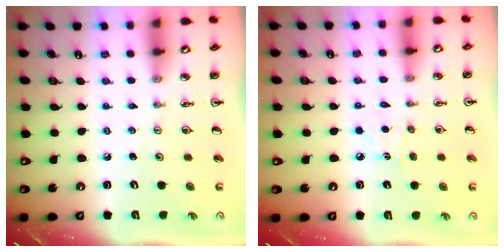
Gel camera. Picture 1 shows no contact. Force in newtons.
{"total": 6.0, "press": 6.0, "slide": 0.7}